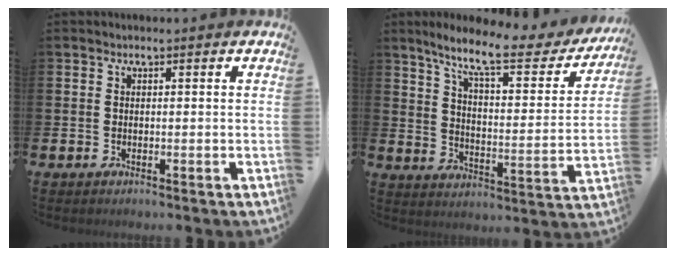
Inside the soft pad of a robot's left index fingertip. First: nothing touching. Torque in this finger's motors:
{"motor_torque": [1.06, -1.08, 0.55, 0.21]}